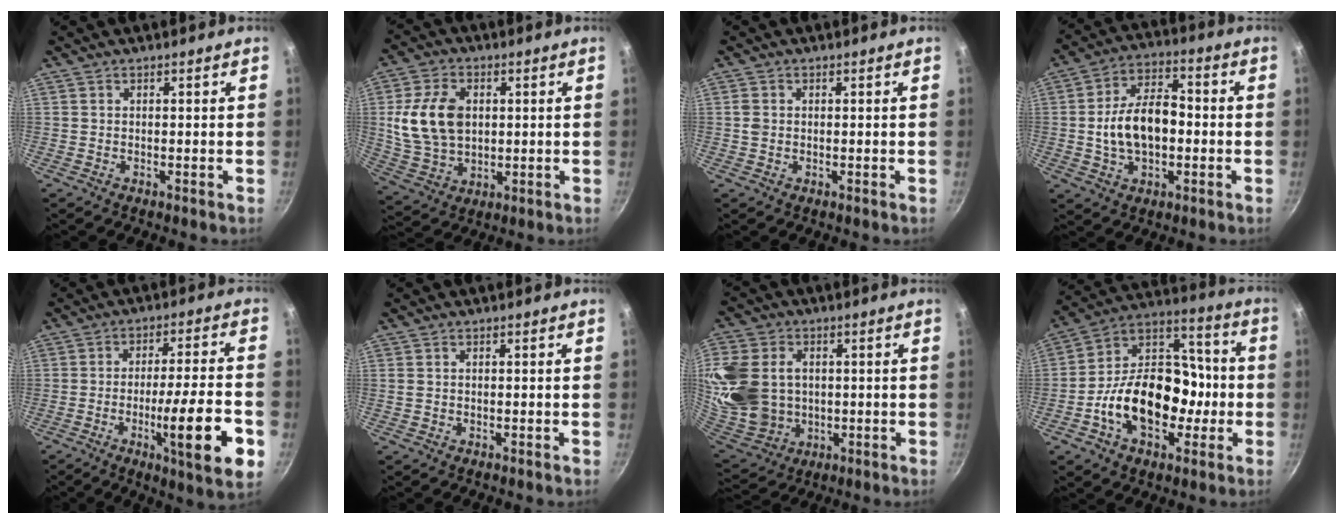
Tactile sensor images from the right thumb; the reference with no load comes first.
{"total": 13.4, "force": [1.9, 9.3, 9.4], "torque": [-0.166, -0.005, 0.044]}
{"total": 1.6, "force": [0.0, 1.3, 0.8], "torque": [-0.013, 0.003, -0.002]}
{"total": 13.1, "force": [-1.2, 7.9, 10.4], "torque": [-0.160, 0.032, -0.025]}
{"total": 13.7, "force": [-5.1, 2.2, 12.6], "torque": [-0.168, 0.025, -0.074]}
{"total": 0.8, "force": [0.1, 0.7, 0.4], "torque": [-0.006, 0.002, 0.001]}
{"total": 19.7, "force": [1.8, 15.4, 12.2], "torque": [-0.264, -0.001, 0.049]}
{"total": 21.5, "force": [-4.9, 14.8, 14.8], "torque": [-0.200, 0.059, -0.088]}